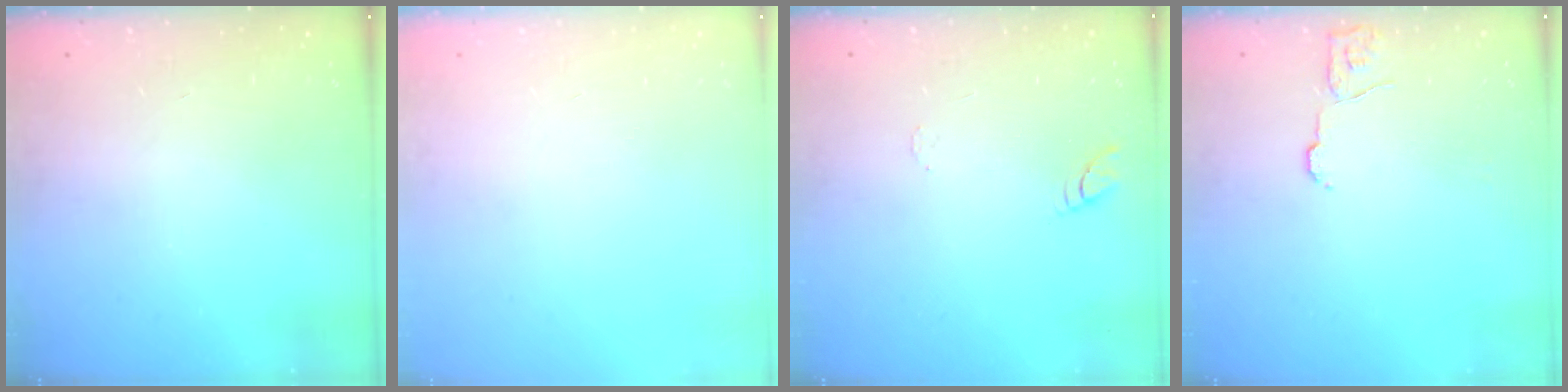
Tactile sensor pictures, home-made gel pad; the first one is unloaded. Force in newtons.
{"total": 0.0}
{"total": 6.2, "press": 6.2, "slide": 0.6}
{"total": 5.8, "press": 5.8, "slide": 0.4}